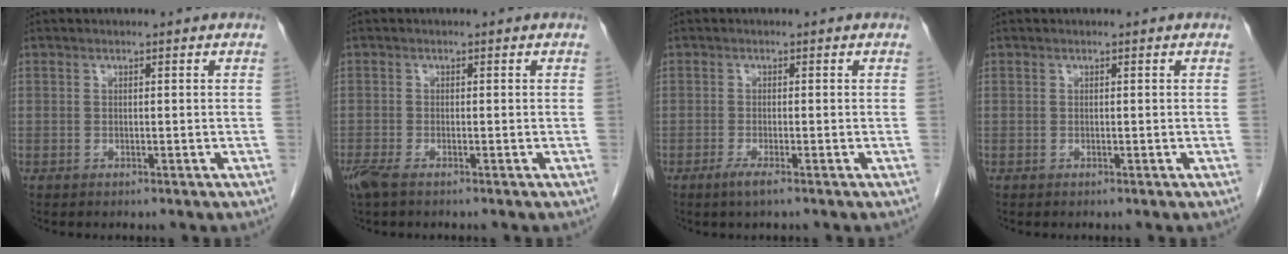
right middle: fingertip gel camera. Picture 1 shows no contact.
{"total": 2.8, "force": [-1.9, 0.8, 1.9], "torque": [-0.046, -0.008, -0.036]}
{"total": 2.1, "force": [-1.3, -0.1, 1.6], "torque": [-0.038, -0.008, -0.026]}
{"total": 0.0}